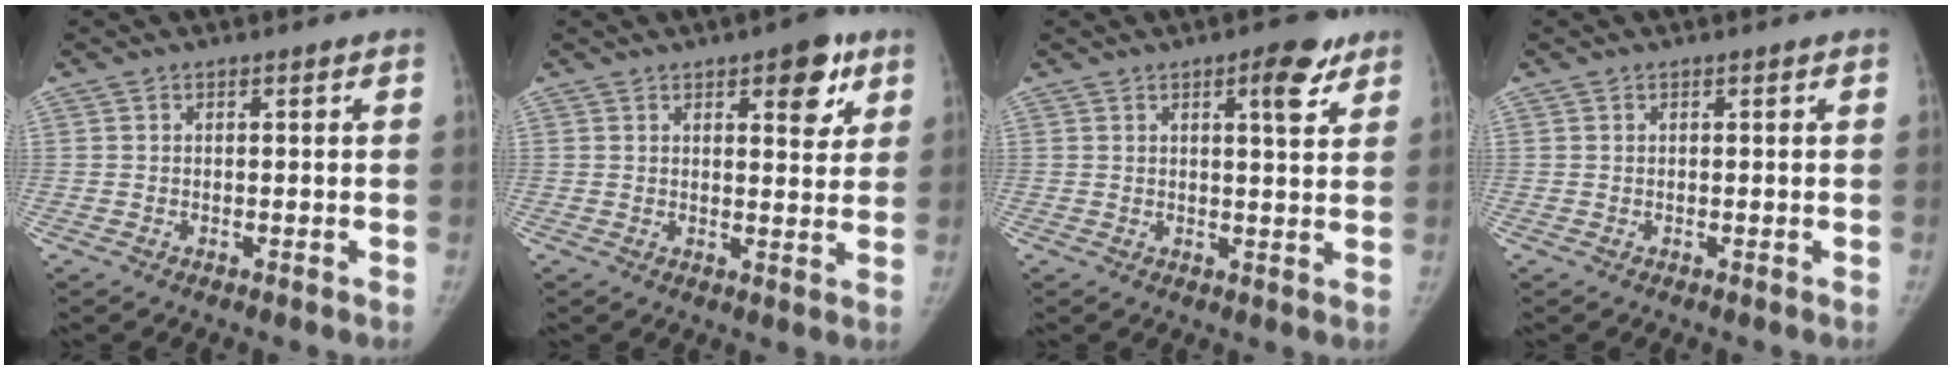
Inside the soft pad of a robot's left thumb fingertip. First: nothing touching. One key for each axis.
{"total": 7.6, "fx": 4.0, "fy": 3.3, "fz": 5.6, "tx": -0.045, "ty": -0.016, "tz": 0.047}
{"total": 6.2, "fx": 3.4, "fy": 1.9, "fz": 4.8, "tx": -0.052, "ty": -0.015, "tz": 0.041}
{"total": 0.0}